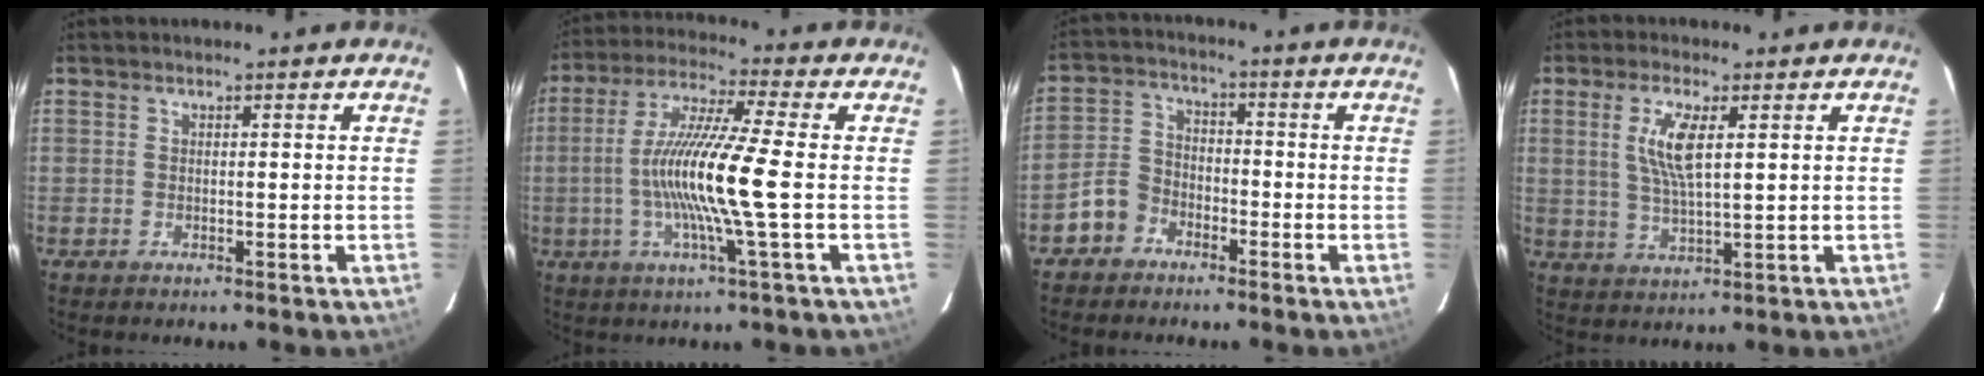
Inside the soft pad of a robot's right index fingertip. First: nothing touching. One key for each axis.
{"total": 13.6, "fx": -1.9, "fy": -1.1, "fz": 13.4, "tx": -0.260, "ty": -0.001, "tz": -0.039}
{"total": 6.2, "fx": -4.1, "fy": 4.4, "fz": 1.5, "tx": -0.040, "ty": 0.025, "tz": -0.077}
{"total": 7.1, "fx": 2.0, "fy": 1.7, "fz": 6.6, "tx": -0.131, "ty": -0.001, "tz": 0.042}